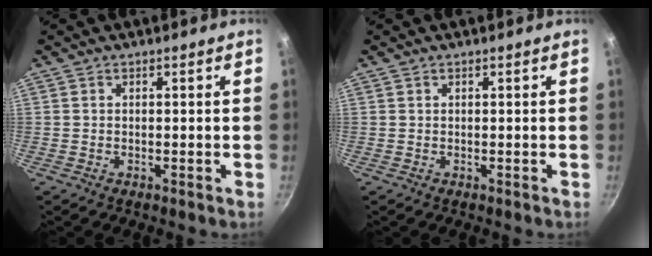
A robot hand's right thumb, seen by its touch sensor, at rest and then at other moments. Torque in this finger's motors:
{"motor_torque": [-0.04, 0.01, 0.23, 0.03, 0.00]}